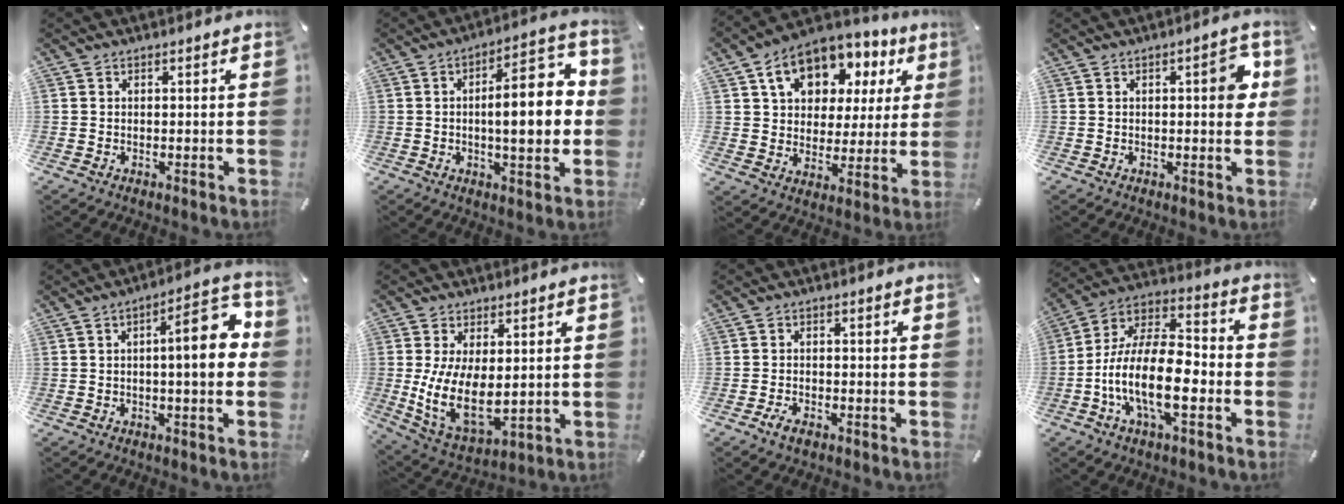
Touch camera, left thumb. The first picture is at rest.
{"total": 15.2, "force": [0.0, 5.5, 14.1], "torque": [-0.185, -0.006, -0.006]}
{"total": 13.3, "force": [7.0, 9.5, 6.2], "torque": [-0.109, -0.033, 0.128]}
{"total": 6.5, "force": [1.2, 2.5, 5.9], "torque": [-0.063, -0.007, 0.009]}
{"total": 12.1, "force": [0.9, 4.0, 11.4], "torque": [-0.145, -0.007, 0.006]}
{"total": 12.2, "force": [1.3, 7.1, 9.8], "torque": [-0.209, -0.020, 0.030]}
{"total": 3.0, "force": [-1.9, 1.6, 1.7], "torque": [-0.035, 0.007, -0.037]}
{"total": 16.6, "force": [-5.8, 7.3, 13.7], "torque": [-0.286, 0.007, -0.101]}